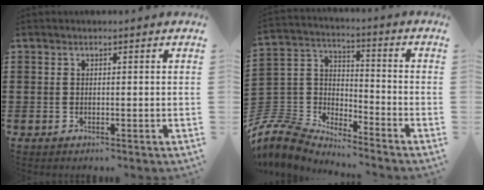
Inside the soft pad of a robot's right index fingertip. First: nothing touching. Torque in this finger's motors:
{"motor_torque": [-1.08, 1.06, -1.05, -0.21]}